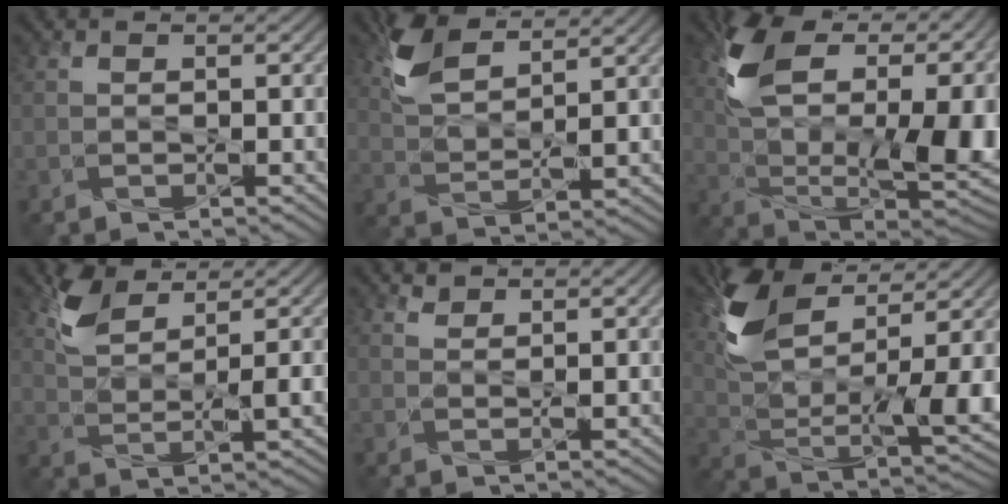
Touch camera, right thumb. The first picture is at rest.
{"total": 7.4, "force": [5.1, 2.5, 4.8], "torque": [-0.115, 0.003, 0.108]}
{"total": 17.7, "force": [6.6, 9.7, 13.3], "torque": [-0.241, 0.021, 0.129]}
{"total": 6.9, "force": [4.5, 2.1, 4.8], "torque": [-0.107, 0.000, 0.095]}
{"total": 2.2, "force": [2.0, 0.4, 0.9], "torque": [-0.018, 0.001, 0.042]}
{"total": 14.4, "force": [6.5, 6.3, 11.2], "torque": [-0.230, 0.002, 0.128]}